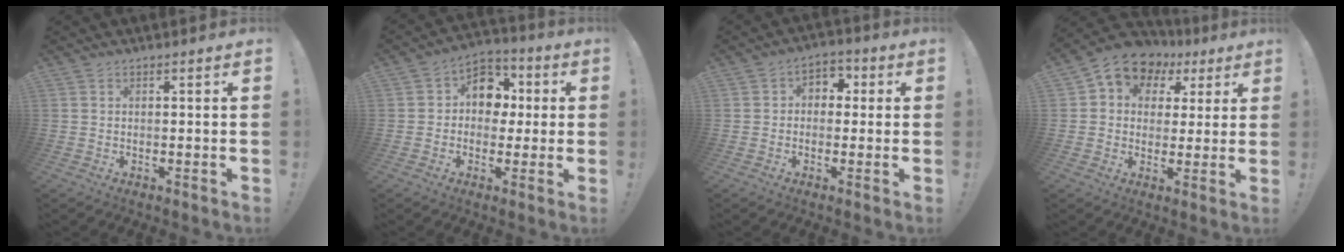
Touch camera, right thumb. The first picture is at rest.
{"total": 11.1, "force": [1.2, 9.3, 5.9], "torque": [-0.076, 0.012, 0.029]}
{"total": 4.6, "force": [-1.0, 4.1, 2.0], "torque": [-0.035, 0.024, -0.016]}
{"total": 9.3, "force": [4.6, 7.4, 3.3], "torque": [-0.050, -0.031, 0.088]}